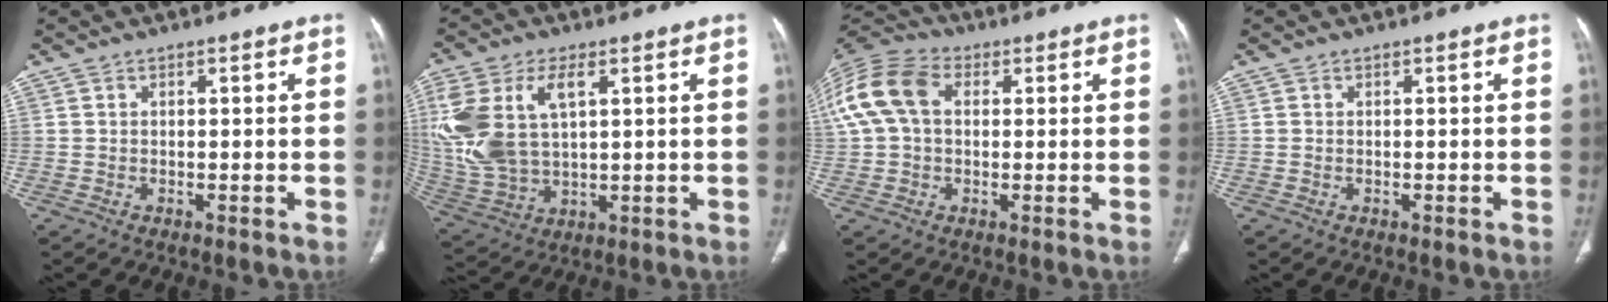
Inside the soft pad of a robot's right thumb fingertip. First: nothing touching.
{"total": 16.8, "force": [4.5, 9.3, 13.2], "torque": [-0.304, -0.001, 0.096]}
{"total": 14.3, "force": [2.9, 9.8, 10.0], "torque": [-0.222, 0.036, 0.048]}
{"total": 0.0}